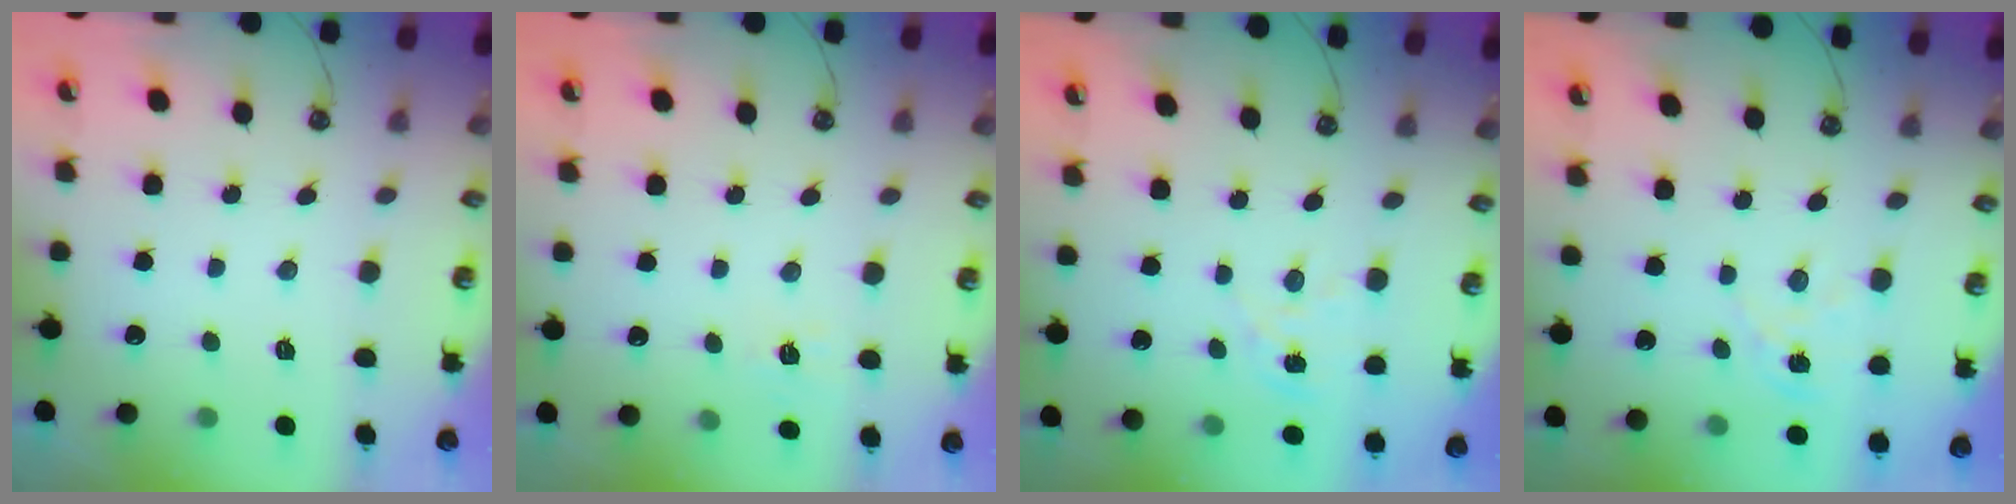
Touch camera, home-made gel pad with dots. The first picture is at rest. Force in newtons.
{"total": 6.9, "press": 6.9, "slide": 0.6}
{"total": 2.5, "press": 2.5, "slide": 0.3}
{"total": 1.6, "press": 1.6, "slide": 0.2}